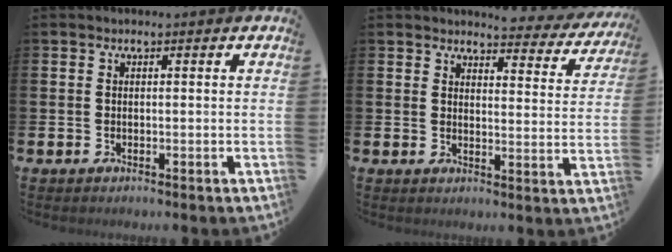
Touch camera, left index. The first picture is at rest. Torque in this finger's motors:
{"motor_torque": [0.99, -1.15, 0.16, 0.01]}